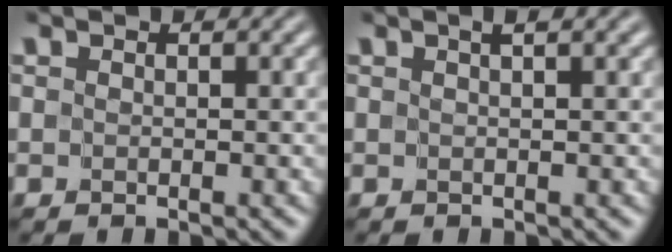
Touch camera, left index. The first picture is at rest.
{"total": 1.5, "force": [0.9, 0.1, 1.2], "torque": [-0.012, -0.005, 0.010]}